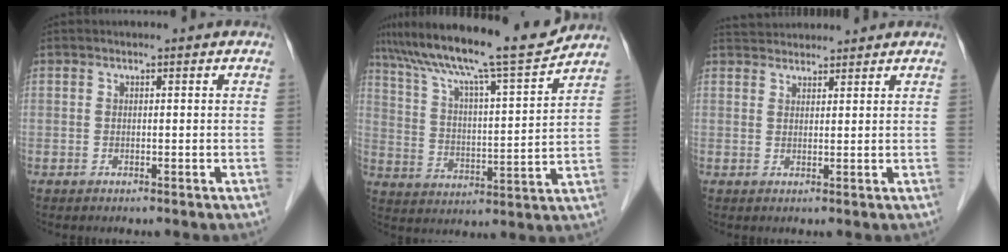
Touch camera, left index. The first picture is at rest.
{"total": 17.5, "force": [15.3, -0.3, 8.5], "torque": [-0.149, -0.002, 0.242]}
{"total": 5.5, "force": [5.3, 1.1, 0.8], "torque": [-0.014, 0.038, 0.084]}